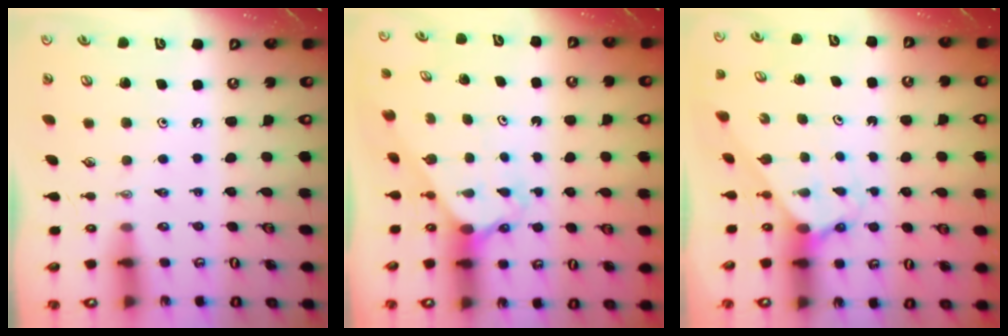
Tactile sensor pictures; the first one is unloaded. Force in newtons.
{"total": 2.2, "press": 2.2, "slide": 0.2}
{"total": 2.5, "press": 2.5, "slide": 0.2}